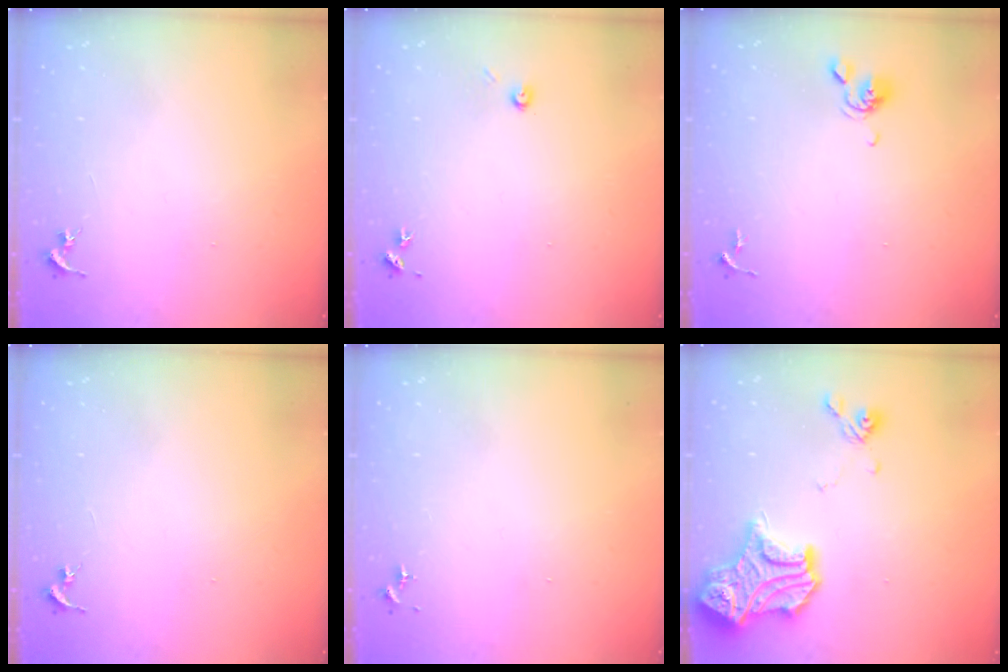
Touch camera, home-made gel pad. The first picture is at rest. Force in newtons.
{"total": 3.9, "press": 3.9, "slide": 0.5}
{"total": 6.2, "press": 6.0, "slide": 1.5}
{"total": 0.0}
{"total": 0.0}
{"total": 17.9, "press": 17.9, "slide": 0.7}